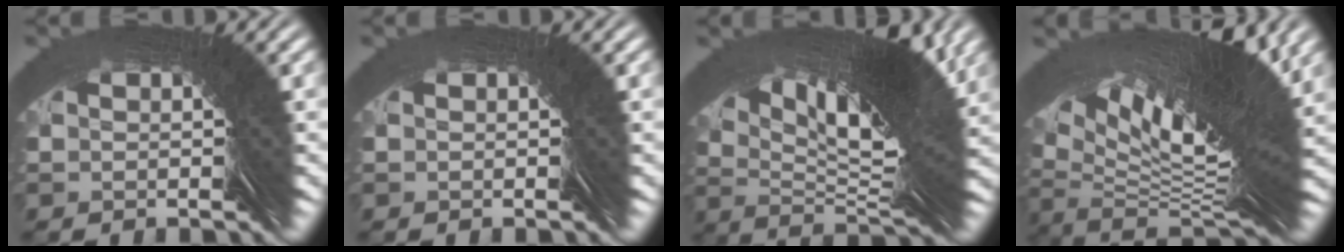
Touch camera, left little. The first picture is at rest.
{"total": 0.0}
{"total": 9.2, "force": [4.2, -1.2, 8.1], "torque": [-0.076, 0.060, 0.051]}
{"total": 10.9, "force": [3.4, 0.8, 10.3], "torque": [-0.136, 0.039, 0.052]}